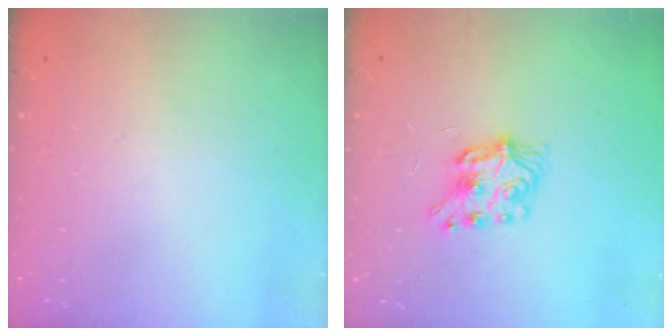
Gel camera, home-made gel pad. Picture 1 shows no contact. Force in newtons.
{"total": 7.1, "press": 7.1, "slide": 0.4}